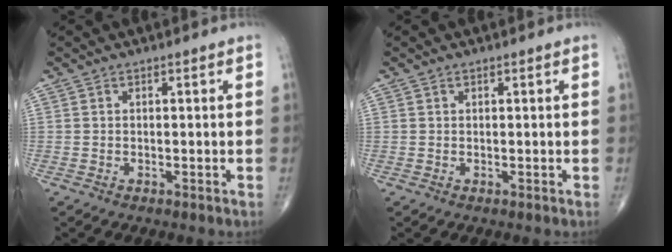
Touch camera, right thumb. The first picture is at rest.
{"total": 0.0}